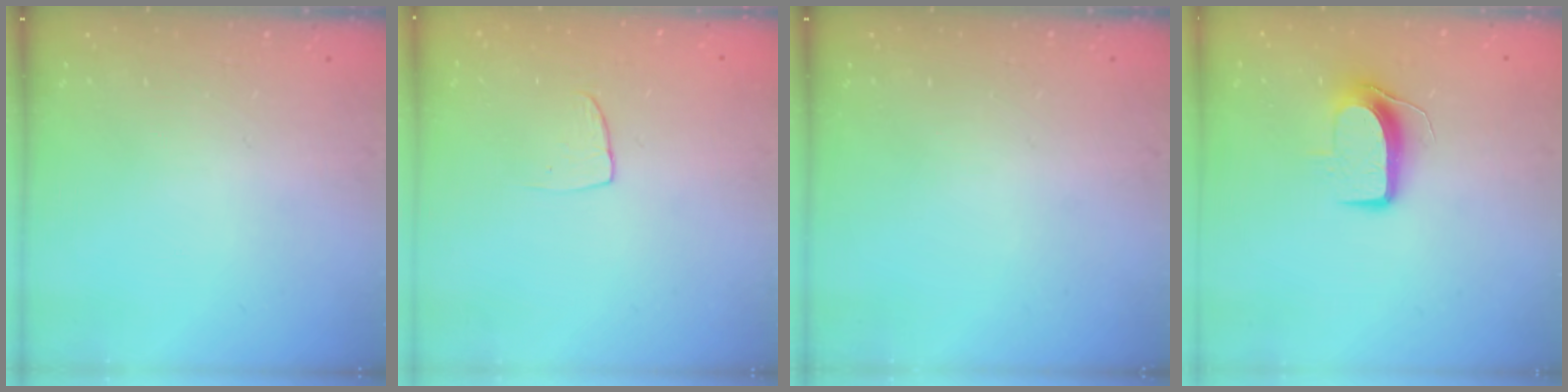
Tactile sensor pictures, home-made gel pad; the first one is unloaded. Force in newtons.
{"total": 3.3, "press": 3.3, "slide": 0.2}
{"total": 0.0}
{"total": 9.0, "press": 9.0, "slide": 0.2}